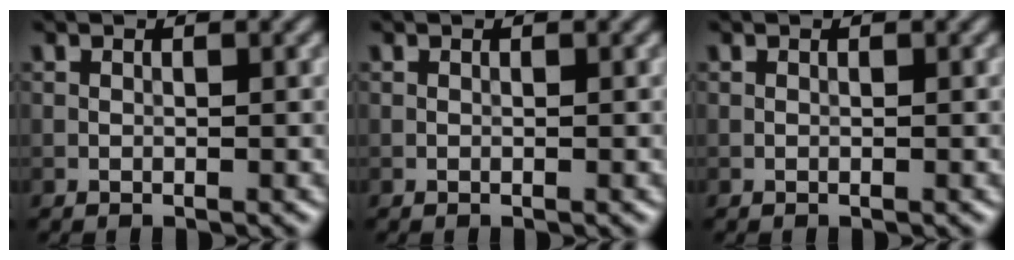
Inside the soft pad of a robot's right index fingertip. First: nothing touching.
{"total": 0.0}
{"total": 0.0}